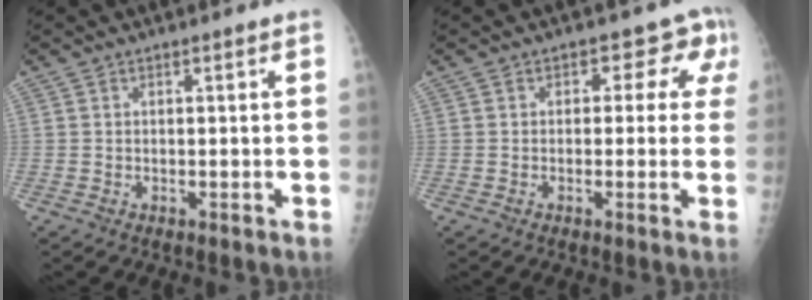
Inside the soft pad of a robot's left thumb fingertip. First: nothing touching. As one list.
[{"total": 5.1, "force": [1.4, 3.8, 3.0], "torque": [0.015, 0.006, 0.001]}]